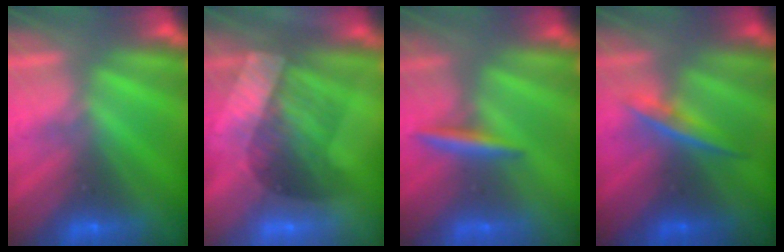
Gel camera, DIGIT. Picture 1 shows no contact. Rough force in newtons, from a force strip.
{"total": 3.1}
{"total": 3.3}
{"total": 1.6}